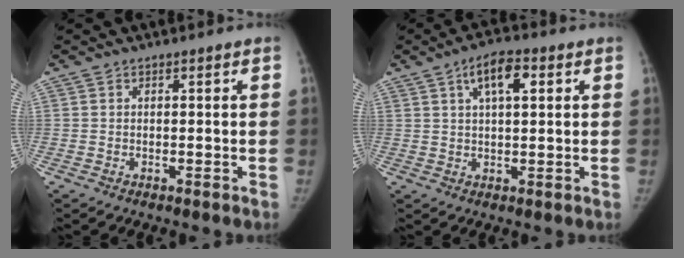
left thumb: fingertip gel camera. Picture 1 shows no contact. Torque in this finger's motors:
{"motor_torque": [0.11, 0.48, 0.69, -0.68, 0.18]}